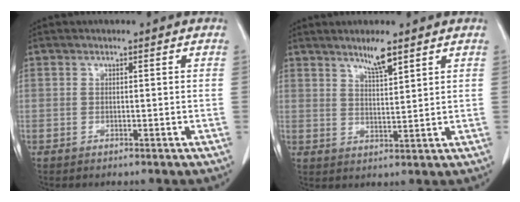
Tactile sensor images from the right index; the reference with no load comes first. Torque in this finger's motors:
{"motor_torque": [0.09, 0.10, 0.02, 0.05]}